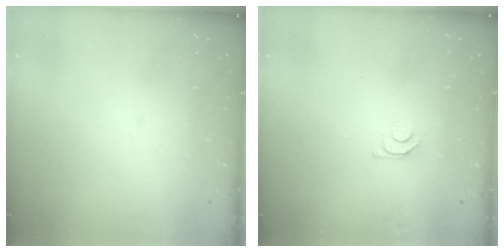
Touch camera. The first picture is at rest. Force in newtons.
{"total": 5.9, "press": 5.8, "slide": 0.6}